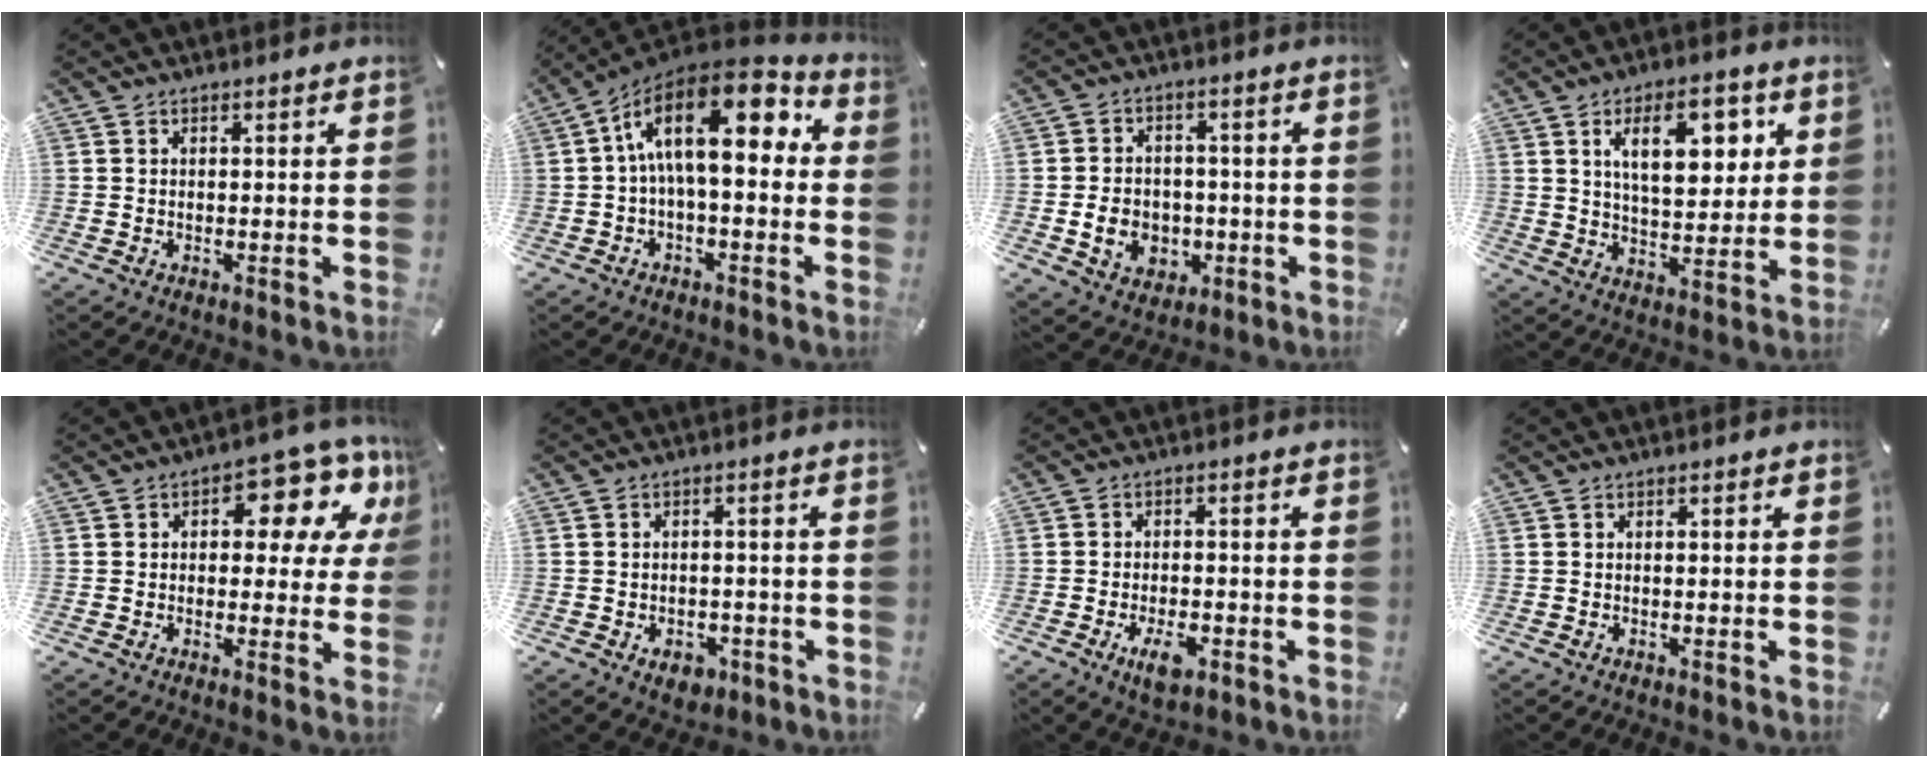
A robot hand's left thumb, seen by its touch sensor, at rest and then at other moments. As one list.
[{"total": 18.1, "force": [4.0, 8.3, 15.6], "torque": [-0.277, -0.016, 0.062]}, {"total": 8.6, "force": [-1.7, 7.1, 4.4], "torque": [-0.091, 0.011, -0.031]}, {"total": 13.7, "force": [5.8, 6.9, 10.3], "torque": [-0.150, -0.007, 0.093]}, {"total": 12.1, "force": [5.3, 6.5, 8.8], "torque": [-0.107, -0.039, 0.089]}, {"total": 4.8, "force": [-2.1, 3.4, 2.7], "torque": [-0.040, 0.006, -0.038]}, {"total": 5.7, "force": [-2.7, 2.8, 4.2], "torque": [-0.083, 0.007, -0.048]}, {"total": 0.0}]